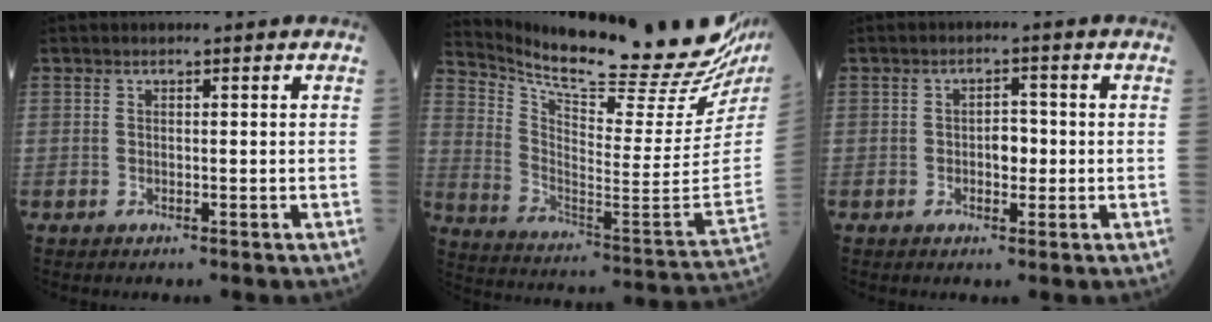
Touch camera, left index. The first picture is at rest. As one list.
[{"total": 25.7, "force": [23.0, 1.8, 11.4], "torque": [-0.201, -0.102, 0.324]}, {"total": 2.6, "force": [-0.3, 1.4, 2.1], "torque": [-0.029, 0.004, -0.006]}]